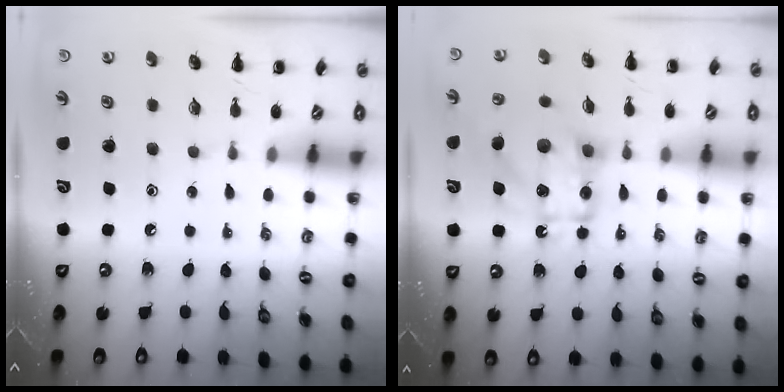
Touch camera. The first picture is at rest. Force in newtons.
{"total": 13.3, "press": 13.2, "slide": 1.4}